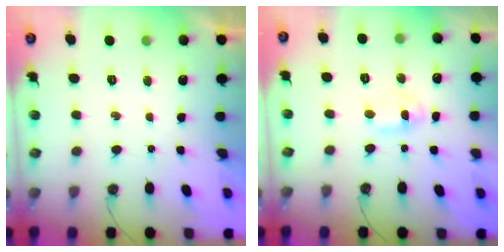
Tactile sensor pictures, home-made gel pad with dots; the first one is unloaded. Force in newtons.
{"total": 2.9, "press": 2.9, "slide": 0.4}